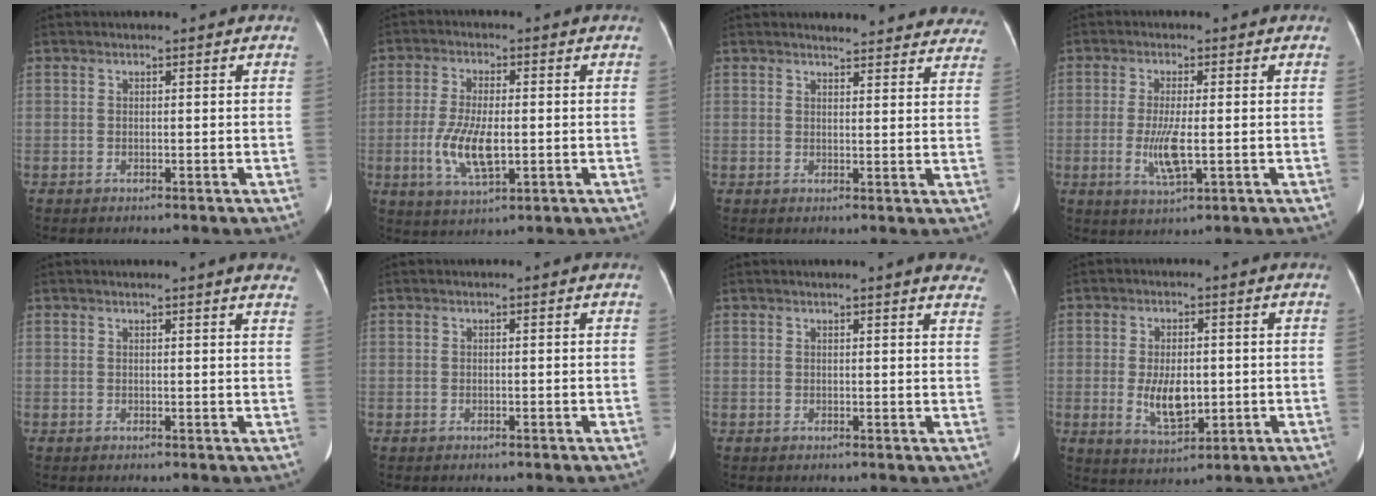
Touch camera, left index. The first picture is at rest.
{"total": 7.9, "force": [-1.5, 2.6, 7.3], "torque": [-0.156, -0.007, -0.022]}
{"total": 15.5, "force": [14.7, 3.2, 3.8], "torque": [-0.017, -0.028, 0.148]}
{"total": 5.4, "force": [-0.9, 1.1, 5.2], "torque": [-0.110, -0.012, -0.014]}
{"total": 7.0, "force": [6.1, 0.3, 3.4], "torque": [-0.033, -0.002, 0.047]}
{"total": 0.0}
{"total": 9.4, "force": [8.3, 1.1, 4.3], "torque": [-0.033, -0.008, 0.069]}
{"total": 6.8, "force": [-0.7, 3.3, 6.0], "torque": [-0.116, -0.008, -0.003]}